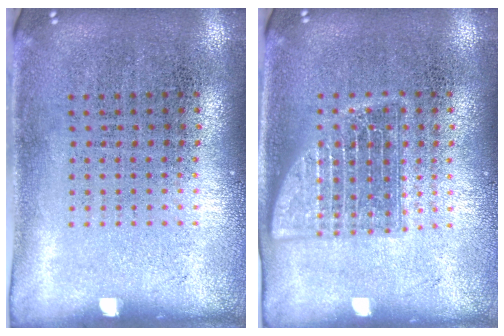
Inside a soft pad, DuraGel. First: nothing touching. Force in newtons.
{"total": 2.3, "press": 2.3, "slide": 0.3}